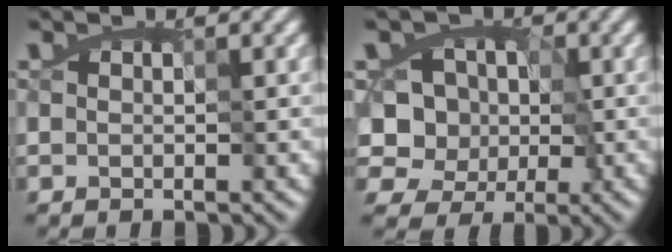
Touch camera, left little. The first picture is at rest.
{"total": 8.1, "force": [-2.1, 7.1, 3.3], "torque": [-0.047, 0.019, -0.061]}